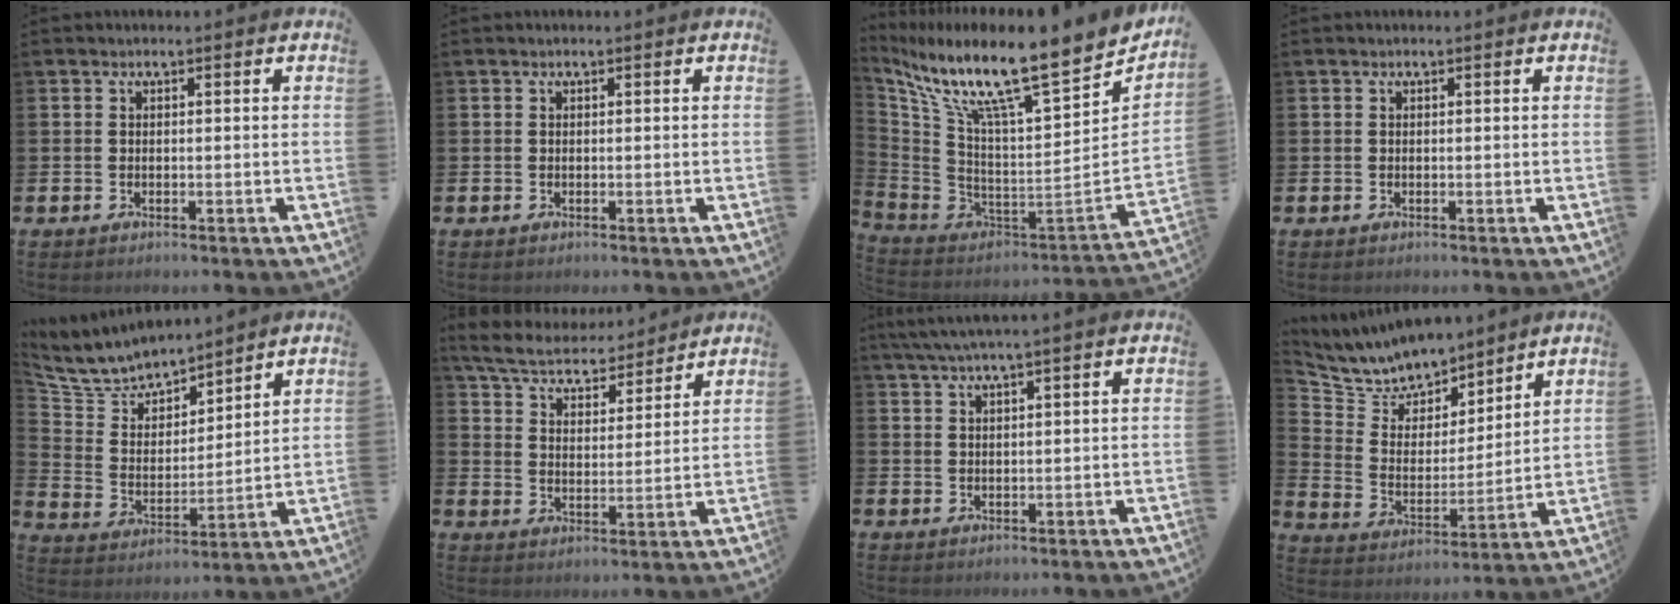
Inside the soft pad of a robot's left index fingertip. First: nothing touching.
{"total": 0.0}
{"total": 11.3, "force": [8.9, 1.9, 6.7], "torque": [-0.135, -0.090, 0.140]}
{"total": 0.0}
{"total": 7.1, "force": [6.8, 1.7, 0.7], "torque": [-0.057, -0.055, 0.118]}
{"total": 6.6, "force": [6.2, 1.6, 1.6], "torque": [-0.060, -0.043, 0.108]}
{"total": 3.5, "force": [3.1, -0.5, 1.7], "torque": [-0.043, -0.002, 0.057]}
{"total": 7.5, "force": [7.2, 2.0, -0.3], "torque": [-0.044, -0.066, 0.129]}